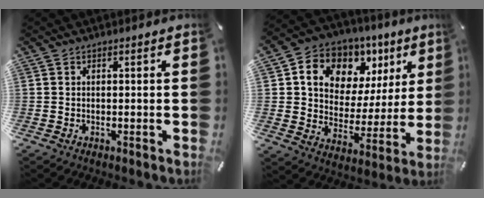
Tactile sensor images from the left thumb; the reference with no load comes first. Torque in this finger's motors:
{"motor_torque": [2.41, 2.42, 1.45, -1.13, 0.23]}